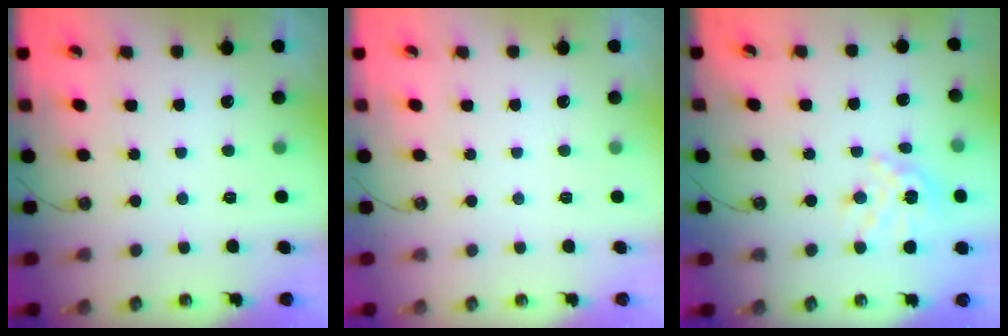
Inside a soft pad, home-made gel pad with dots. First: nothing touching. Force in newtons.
{"total": 0.0}
{"total": 12.1, "press": 12.0, "slide": 1.1}